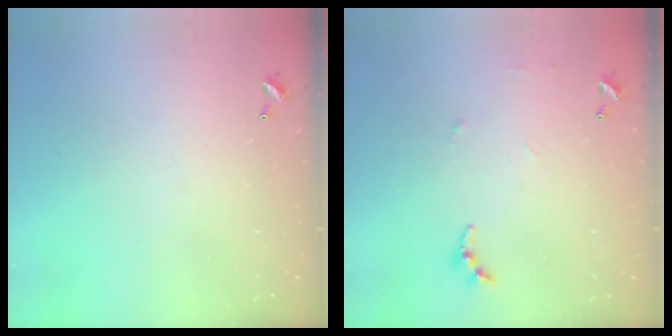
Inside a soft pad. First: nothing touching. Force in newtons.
{"total": 5.2, "press": 5.2, "slide": 0.5}